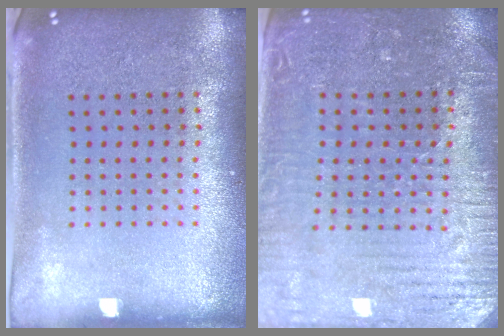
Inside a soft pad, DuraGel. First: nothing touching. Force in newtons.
{"total": 3.5, "press": 3.3, "slide": 1.1}